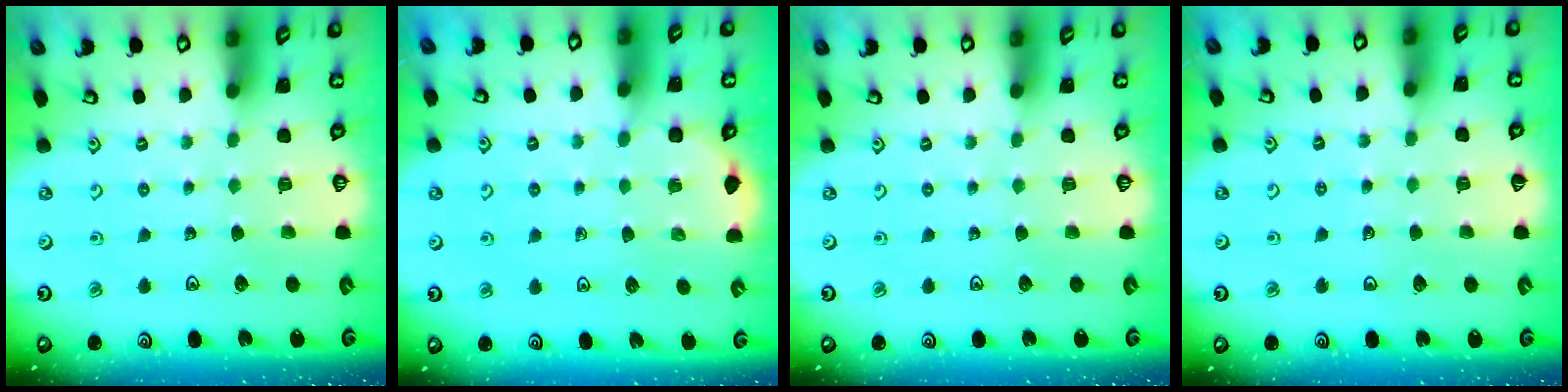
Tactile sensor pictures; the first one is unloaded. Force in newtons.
{"total": 3.2, "press": 2.8, "slide": 1.4}
{"total": 0.0}
{"total": 2.4, "press": 2.4, "slide": 0.2}